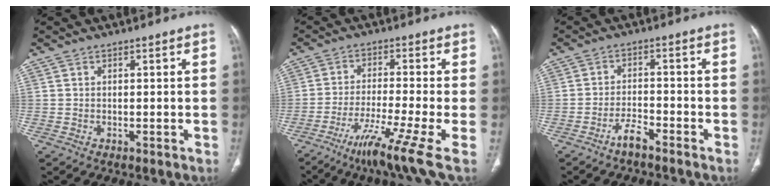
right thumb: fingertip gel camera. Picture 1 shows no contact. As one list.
[{"total": 12.5, "force": [-6.1, 0.2, 10.9], "torque": [-0.210, 0.000, -0.104]}, {"total": 3.7, "force": [-3.0, 0.7, 2.1], "torque": [-0.043, 0.022, -0.057]}]